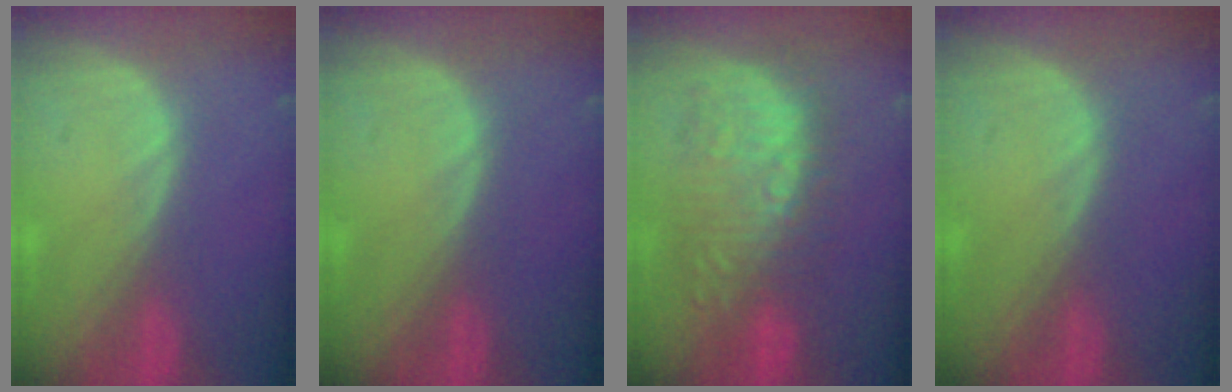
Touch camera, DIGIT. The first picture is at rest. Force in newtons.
{"total": 0.0}
{"total": 9.5, "press": 9.4, "slide": 1.0}
{"total": 0.0}